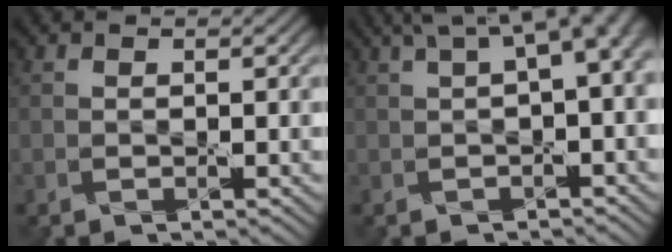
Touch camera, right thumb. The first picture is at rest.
{"total": 7.3, "force": [2.2, 2.2, 6.6], "torque": [-0.091, 0.028, 0.042]}